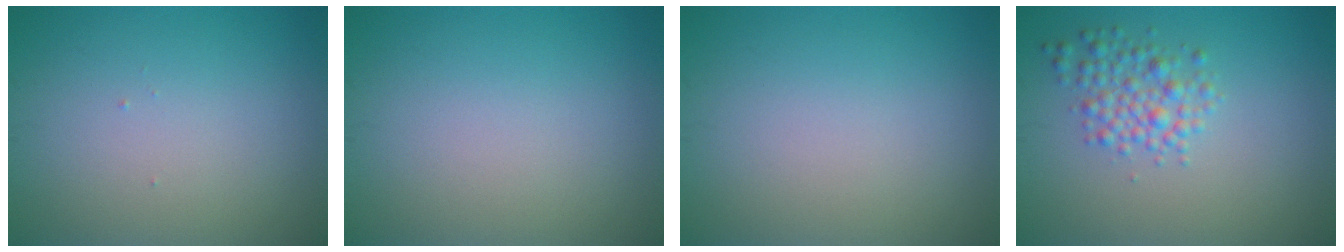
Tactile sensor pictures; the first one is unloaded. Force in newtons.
{"total": 0.0}
{"total": 0.0}
{"total": 3.0, "press": 3.0, "slide": 0.1}